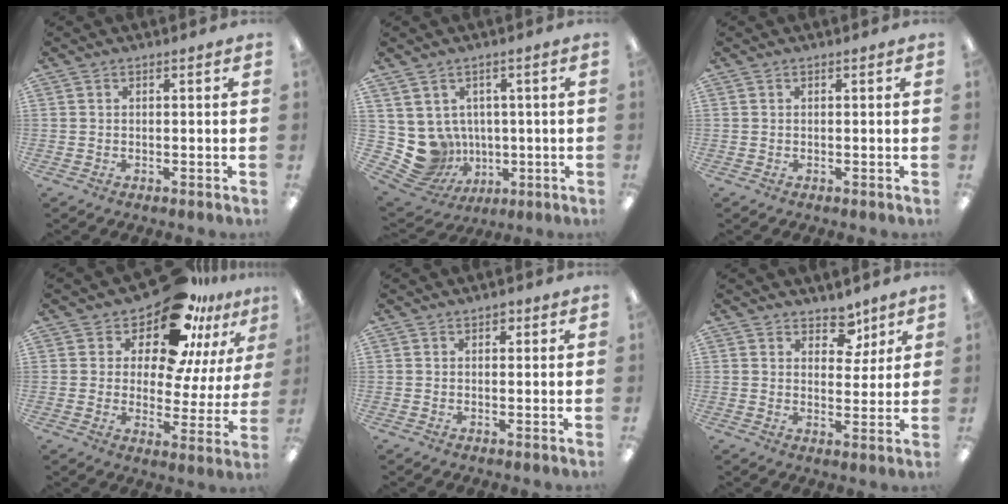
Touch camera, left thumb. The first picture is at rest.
{"total": 9.6, "force": [-0.1, 9.2, 2.8], "torque": [-0.096, -0.017, 0.012]}
{"total": 0.0}
{"total": 16.0, "force": [13.0, 5.9, 7.2], "torque": [-0.127, -0.105, 0.221]}
{"total": 1.7, "force": [1.0, 1.1, 0.9], "torque": [-0.003, -0.004, 0.014]}
{"total": 7.0, "force": [4.9, 4.2, 2.6], "torque": [-0.021, -0.025, 0.084]}